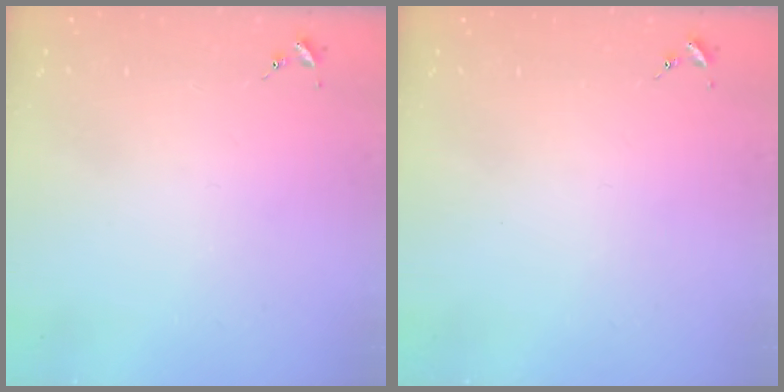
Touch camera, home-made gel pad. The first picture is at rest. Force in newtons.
{"total": 0.0}